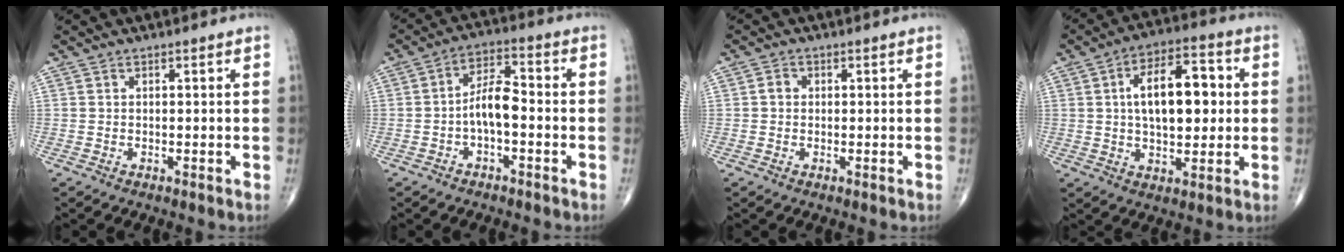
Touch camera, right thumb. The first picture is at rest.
{"total": 6.5, "force": [-1.7, 2.8, 5.7], "torque": [-0.095, 0.032, -0.035]}
{"total": 1.5, "force": [0.0, 1.3, 0.7], "torque": [-0.006, 0.005, -0.002]}
{"total": 14.2, "force": [1.7, 7.3, 12.1], "torque": [-0.171, 0.015, 0.024]}